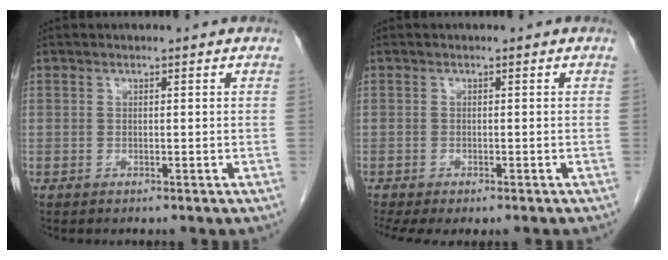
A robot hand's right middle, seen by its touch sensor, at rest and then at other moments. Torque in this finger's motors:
{"motor_torque": [0.90, -1.24, 0.28, 0.08]}